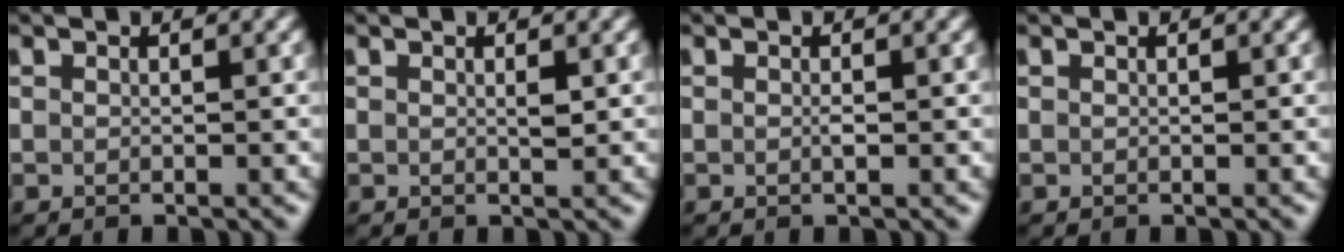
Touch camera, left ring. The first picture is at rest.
{"total": 0.6, "force": [0.1, 0.1, 0.6], "torque": [-0.009, -0.001, 0.002]}
{"total": 0.5, "force": [0.0, 0.1, 0.5], "torque": [-0.012, 0.000, 0.000]}
{"total": 0.0}